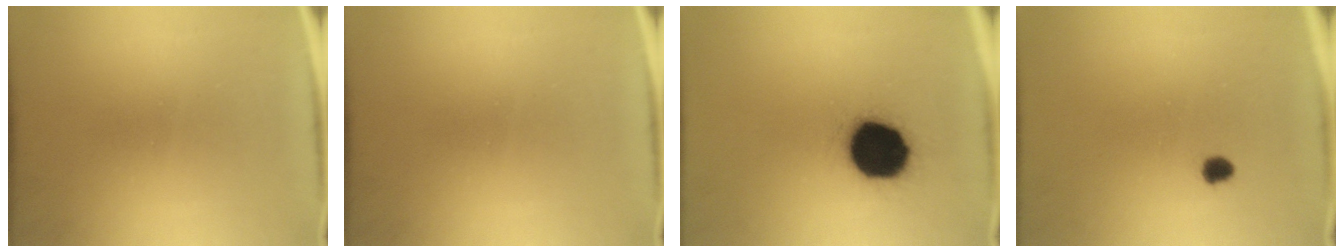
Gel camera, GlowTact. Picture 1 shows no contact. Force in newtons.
{"total": 0.0}
{"total": 16.7}
{"total": 1.7}